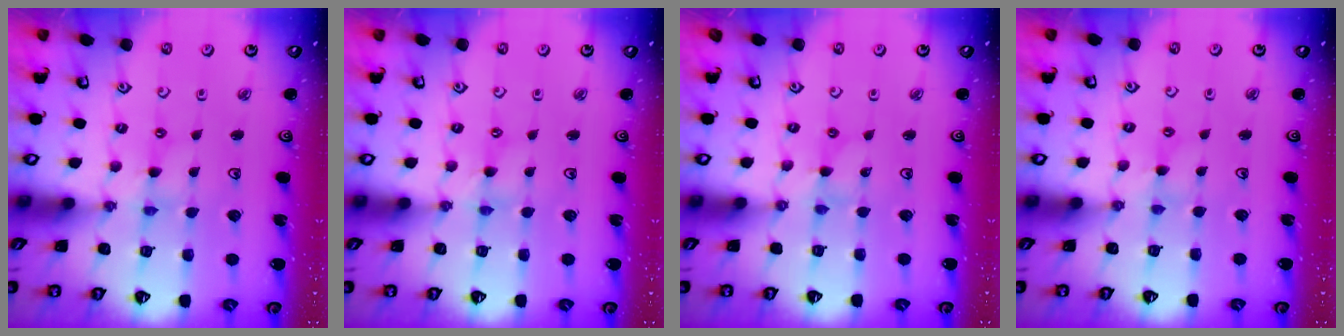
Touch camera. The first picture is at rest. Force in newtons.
{"total": 0.0}
{"total": 0.0}
{"total": 1.4, "press": 1.4, "slide": 0.4}